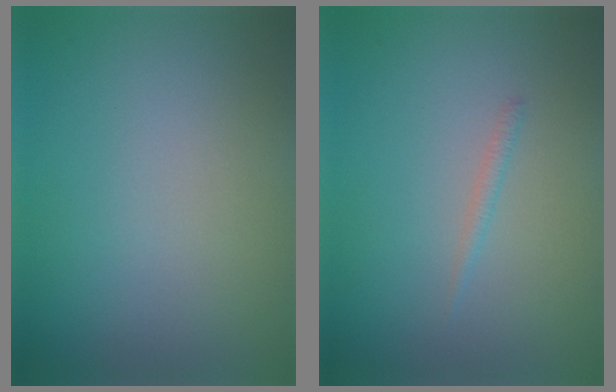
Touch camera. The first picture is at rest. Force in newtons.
{"total": 0.7, "press": 0.7, "slide": 0.0}